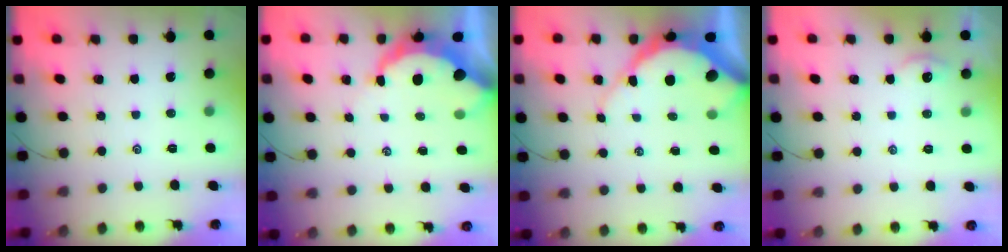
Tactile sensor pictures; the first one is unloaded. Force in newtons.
{"total": 7.7, "press": 7.7, "slide": 0.8}
{"total": 9.9, "press": 9.9, "slide": 0.9}
{"total": 1.2, "press": 1.2, "slide": 0.2}